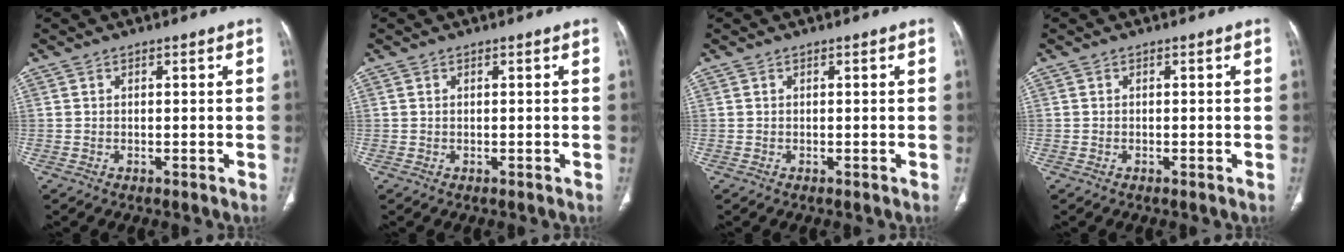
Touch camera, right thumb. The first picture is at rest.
{"total": 0.0}
{"total": 0.0}
{"total": 0.0}